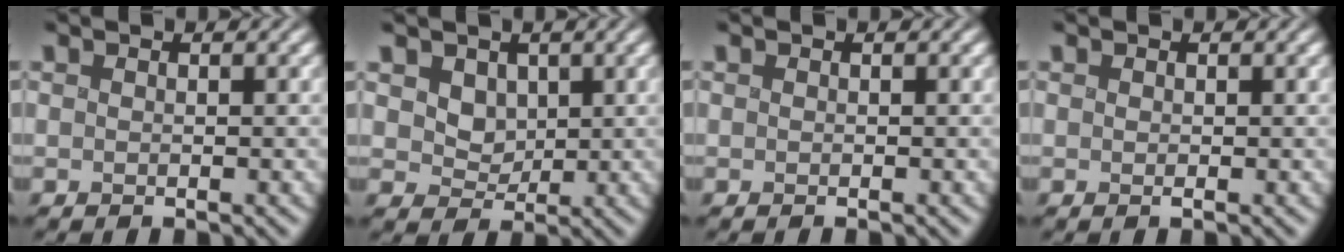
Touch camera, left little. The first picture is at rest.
{"total": 2.5, "force": [0.6, 2.1, 1.2], "torque": [-0.032, -0.017, 0.015]}
{"total": 0.0}
{"total": 0.0}